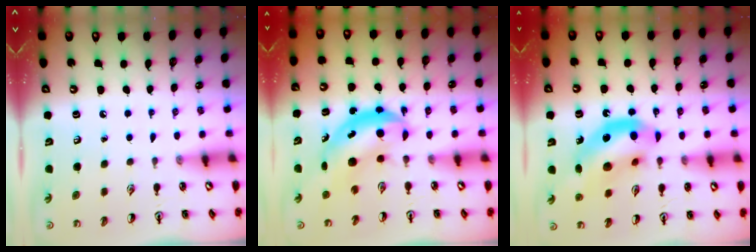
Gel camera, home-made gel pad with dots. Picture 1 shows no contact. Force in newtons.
{"total": 5.7, "press": 5.5, "slide": 1.3}
{"total": 13.6, "press": 13.2, "slide": 3.4}